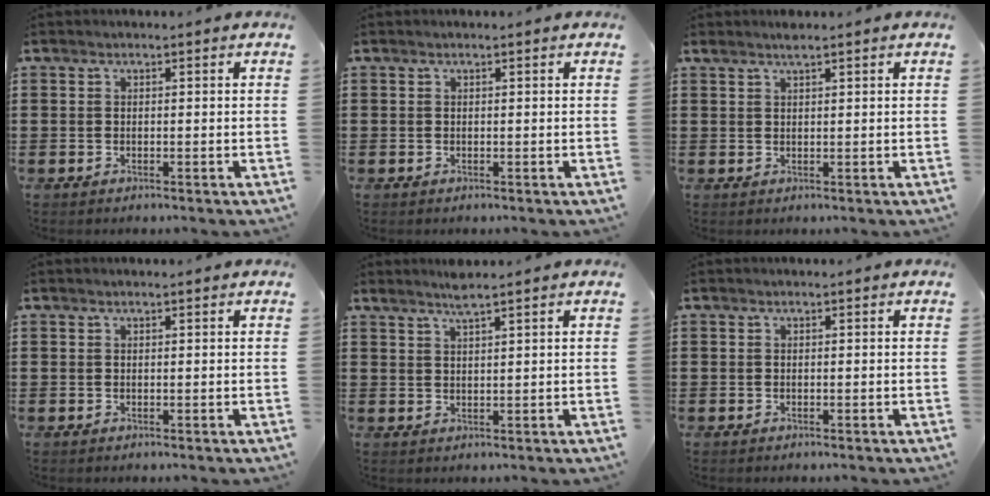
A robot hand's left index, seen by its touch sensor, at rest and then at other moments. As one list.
[{"total": 0.0}, {"total": 1.6, "force": [1.3, 0.0, 0.9], "torque": [-0.019, 0.000, 0.024]}, {"total": 0.0}, {"total": 2.9, "force": [2.4, -0.1, 1.6], "torque": [-0.037, 0.002, 0.044]}, {"total": 0.0}]